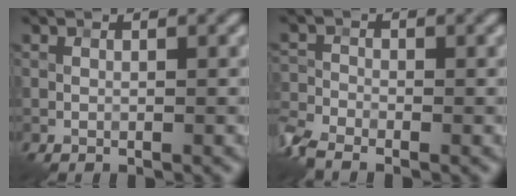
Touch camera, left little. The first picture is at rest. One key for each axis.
{"total": 4.1, "fx": -3.3, "fy": 1.4, "fz": 2.1, "tx": -0.051, "ty": -0.012, "tz": -0.083}